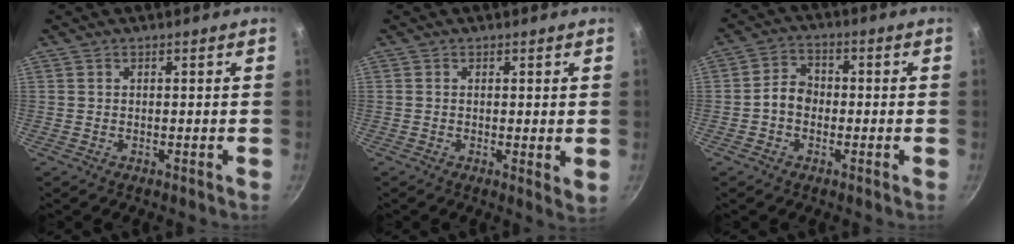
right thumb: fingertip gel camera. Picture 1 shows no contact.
{"total": 2.7, "force": [0.3, 0.7, 2.6], "torque": [-0.037, -0.010, 0.002]}
{"total": 4.9, "force": [-0.9, 4.0, 2.8], "torque": [-0.024, 0.020, -0.026]}